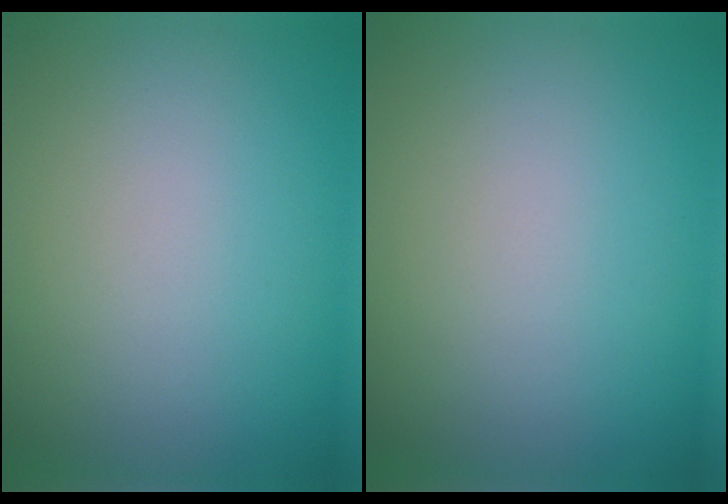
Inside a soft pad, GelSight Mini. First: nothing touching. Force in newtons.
{"total": 0.0}